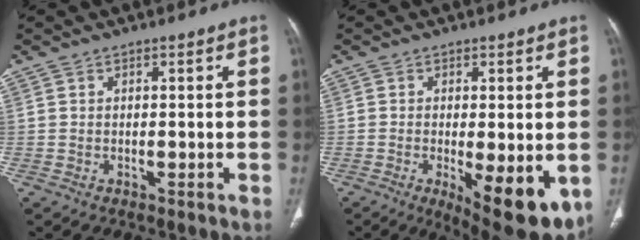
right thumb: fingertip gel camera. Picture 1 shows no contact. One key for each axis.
{"total": 12.4, "fx": -3.5, "fy": 4.2, "fz": 11.2, "tx": -0.147, "ty": -0.024, "tz": -0.038}